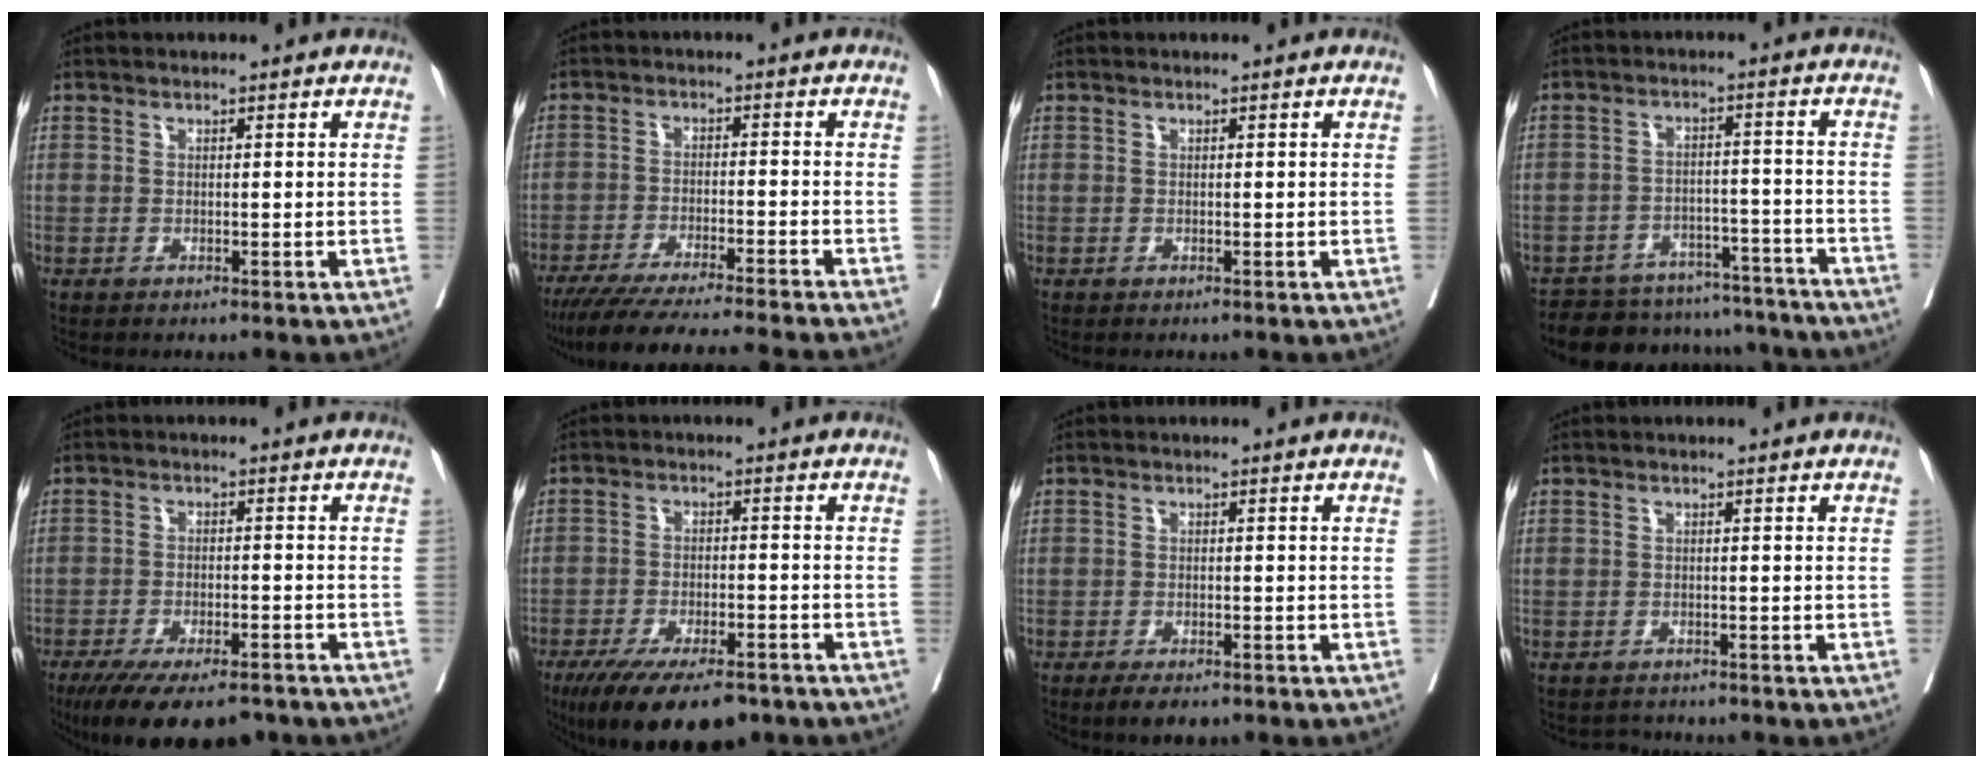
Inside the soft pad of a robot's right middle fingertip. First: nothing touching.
{"total": 16.8, "force": [-15.1, -1.4, 7.3], "torque": [-0.106, -0.046, -0.228]}
{"total": 0.0}
{"total": 14.8, "force": [-13.8, 5.0, 2.0], "torque": [-0.019, 0.028, -0.173]}
{"total": 14.0, "force": [-11.0, 4.2, 7.6], "torque": [-0.127, -0.018, -0.162]}
{"total": 13.4, "force": [-9.9, 4.4, 7.9], "torque": [-0.126, -0.016, -0.154]}
{"total": 3.4, "force": [-2.4, 1.1, 2.0], "torque": [-0.031, -0.005, -0.036]}
{"total": 1.6, "force": [-1.4, 0.6, -0.4], "torque": [0.005, -0.003, -0.024]}